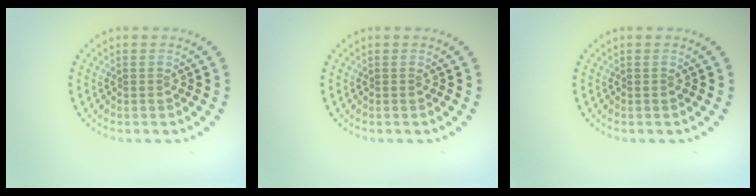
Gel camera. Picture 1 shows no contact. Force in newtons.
{"total": 0.0}
{"total": 0.0}